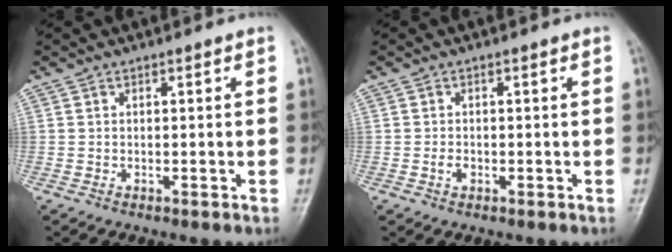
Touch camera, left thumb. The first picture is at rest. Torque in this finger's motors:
{"motor_torque": [-0.32, 0.57, 0.31, -0.09, 0.00]}